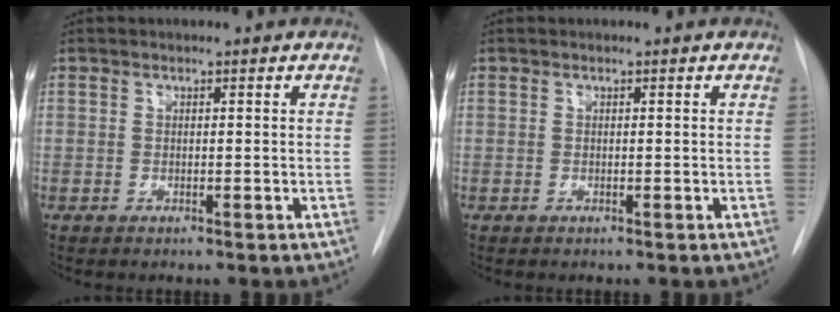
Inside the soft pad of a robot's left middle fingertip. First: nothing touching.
{"total": 0.0}